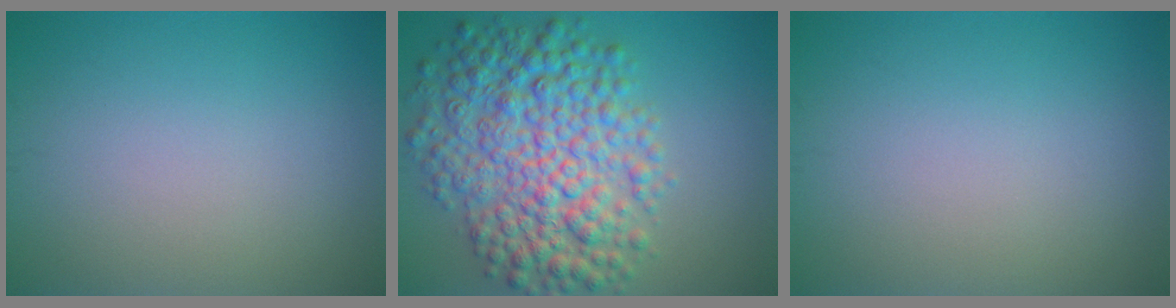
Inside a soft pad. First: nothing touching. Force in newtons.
{"total": 9.1, "press": 9.1, "slide": 0.1}
{"total": 0.0}